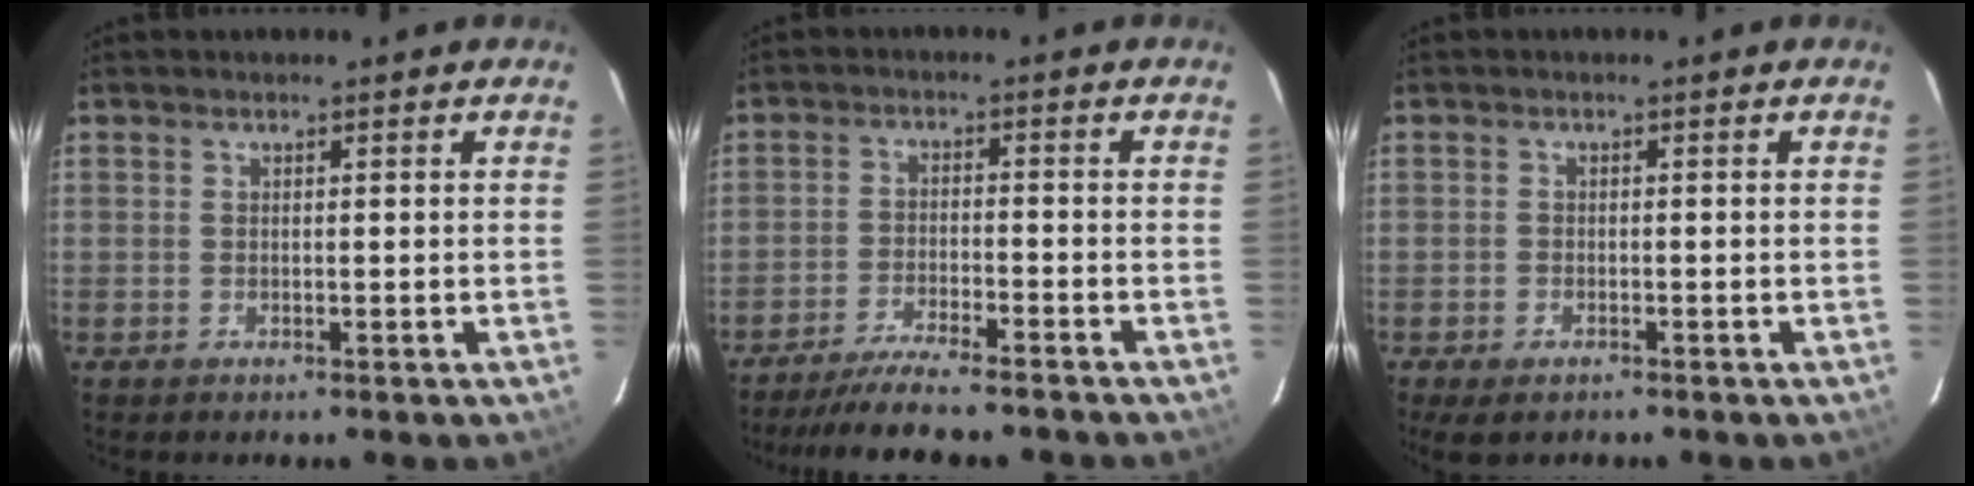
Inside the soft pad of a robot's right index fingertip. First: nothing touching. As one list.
[{"total": 10.4, "force": [-9.2, 0.9, 4.6], "torque": [-0.106, -0.014, -0.149]}, {"total": 3.8, "force": [-2.7, 1.8, 1.9], "torque": [-0.047, -0.013, -0.046]}]